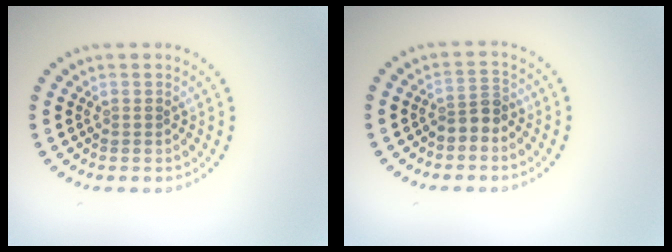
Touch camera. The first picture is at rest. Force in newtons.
{"total": 1.9, "press": 1.5, "slide": 1.1}